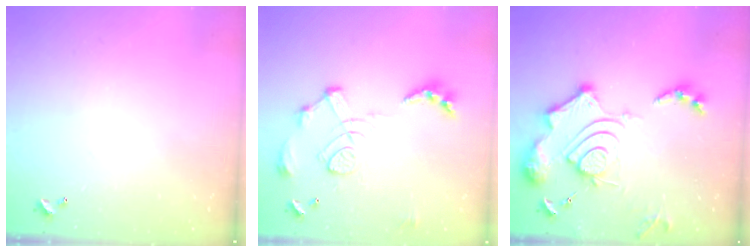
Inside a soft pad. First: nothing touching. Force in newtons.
{"total": 13.9, "press": 13.8, "slide": 1.5}
{"total": 18.3, "press": 18.2, "slide": 1.7}